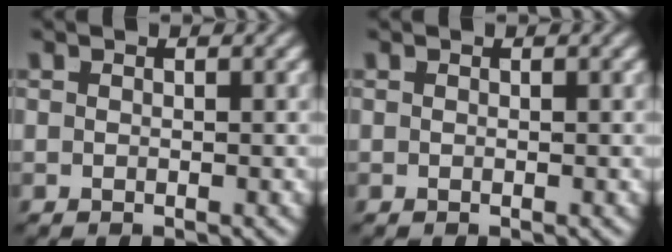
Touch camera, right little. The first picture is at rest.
{"total": 0.0}